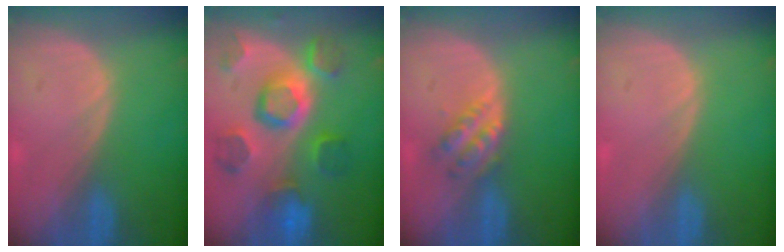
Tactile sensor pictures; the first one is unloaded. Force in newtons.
{"total": 11.4, "press": 10.0, "slide": 5.7}
{"total": 4.7, "press": 4.2, "slide": 2.2}
{"total": 0.0}